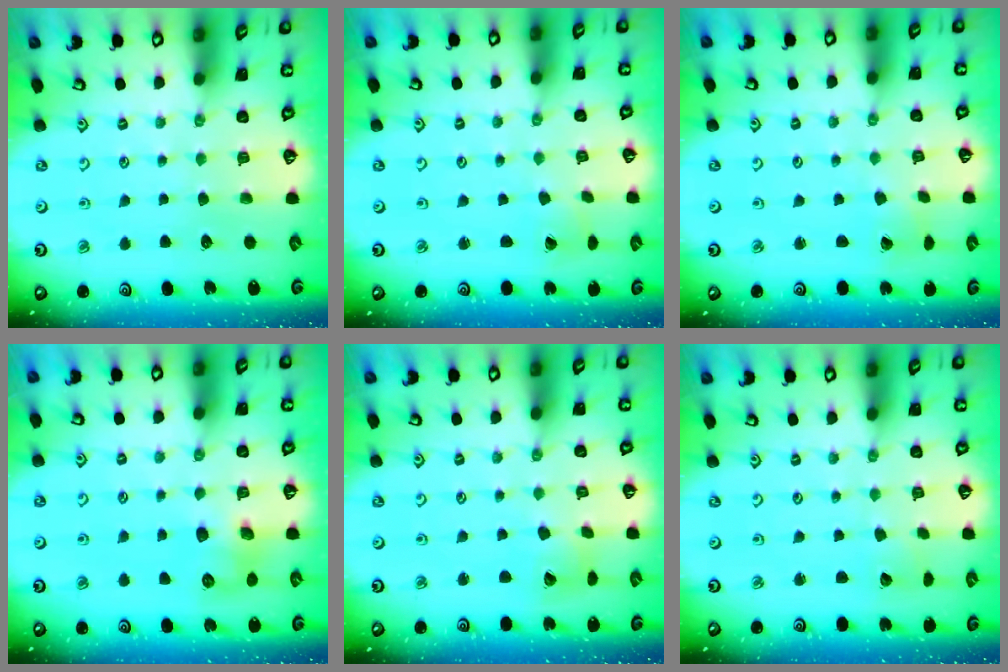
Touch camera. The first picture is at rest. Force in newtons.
{"total": 1.8, "press": 1.8, "slide": 0.1}
{"total": 2.4, "press": 2.4, "slide": 0.3}
{"total": 8.3, "press": 8.3, "slide": 0.4}
{"total": 6.4, "press": 6.4, "slide": 0.8}
{"total": 2.6, "press": 2.6, "slide": 0.1}